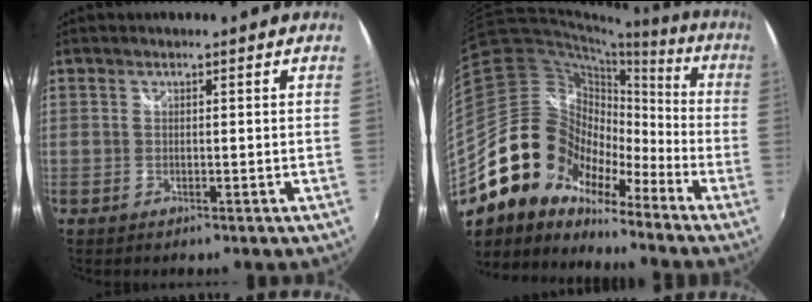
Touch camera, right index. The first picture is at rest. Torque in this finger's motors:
{"motor_torque": [0.92, -0.82, 0.02, -0.21]}